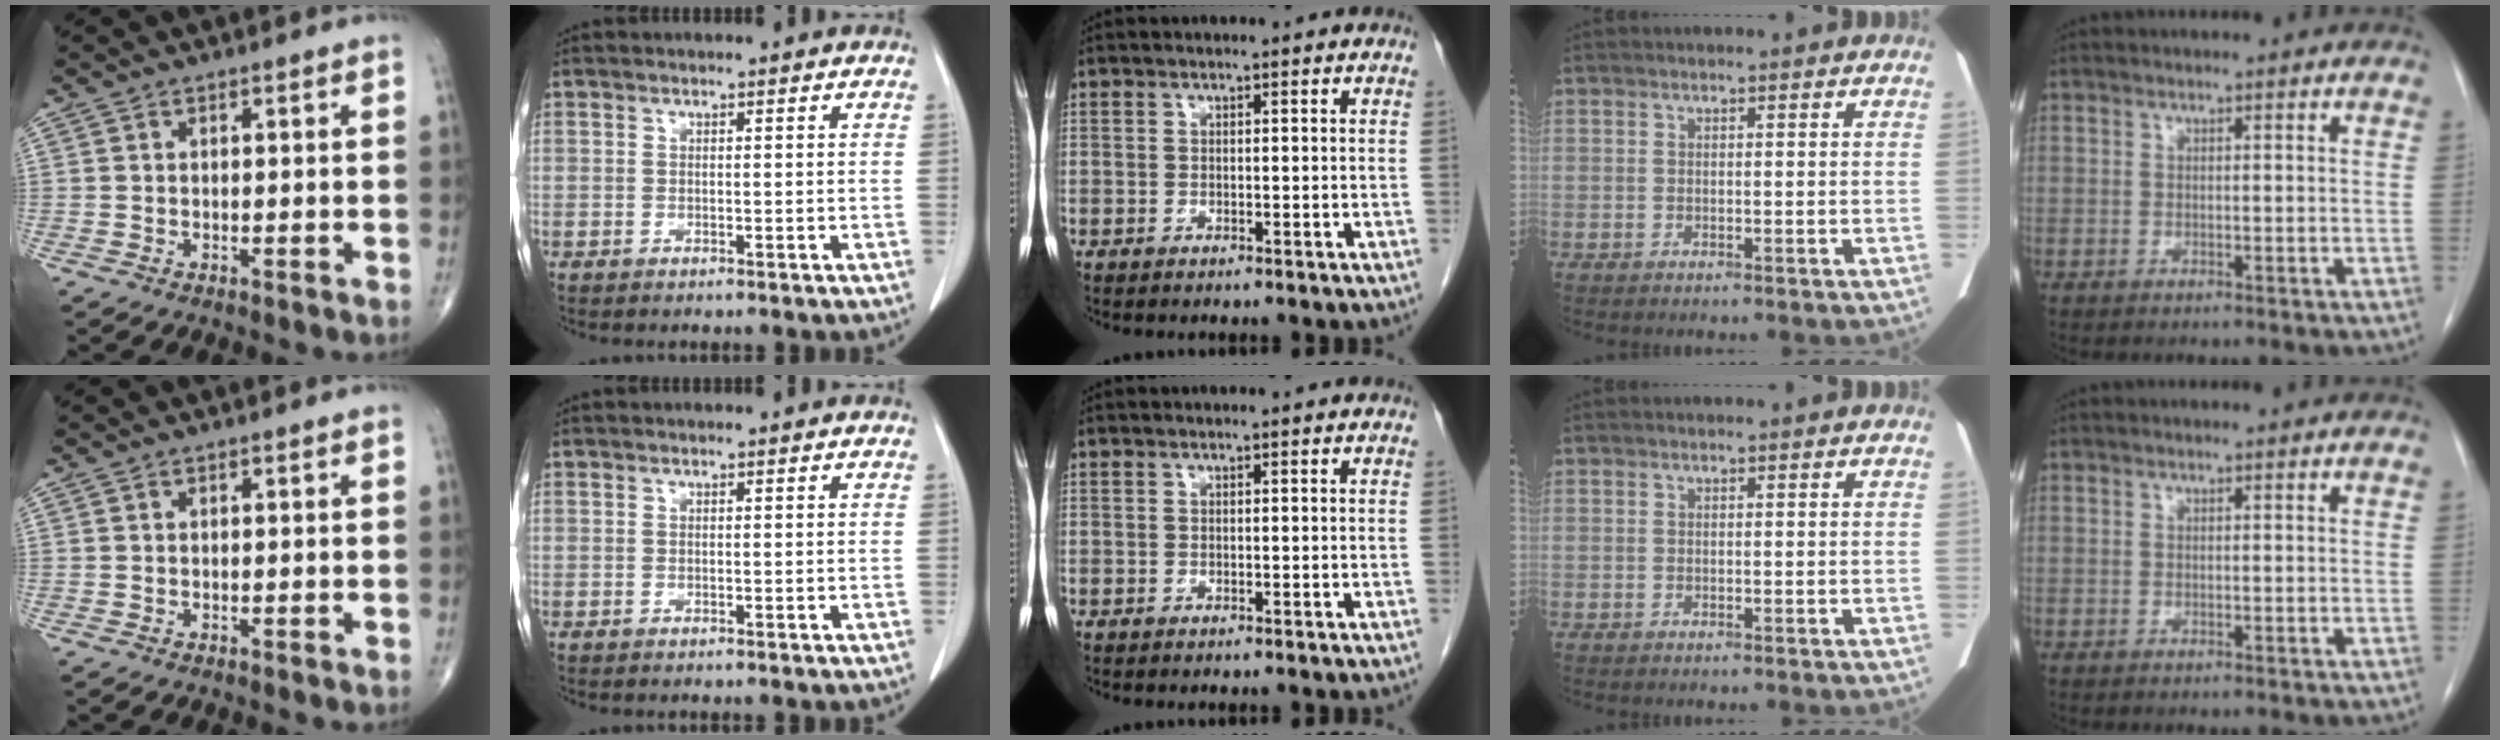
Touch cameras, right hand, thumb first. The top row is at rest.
{}